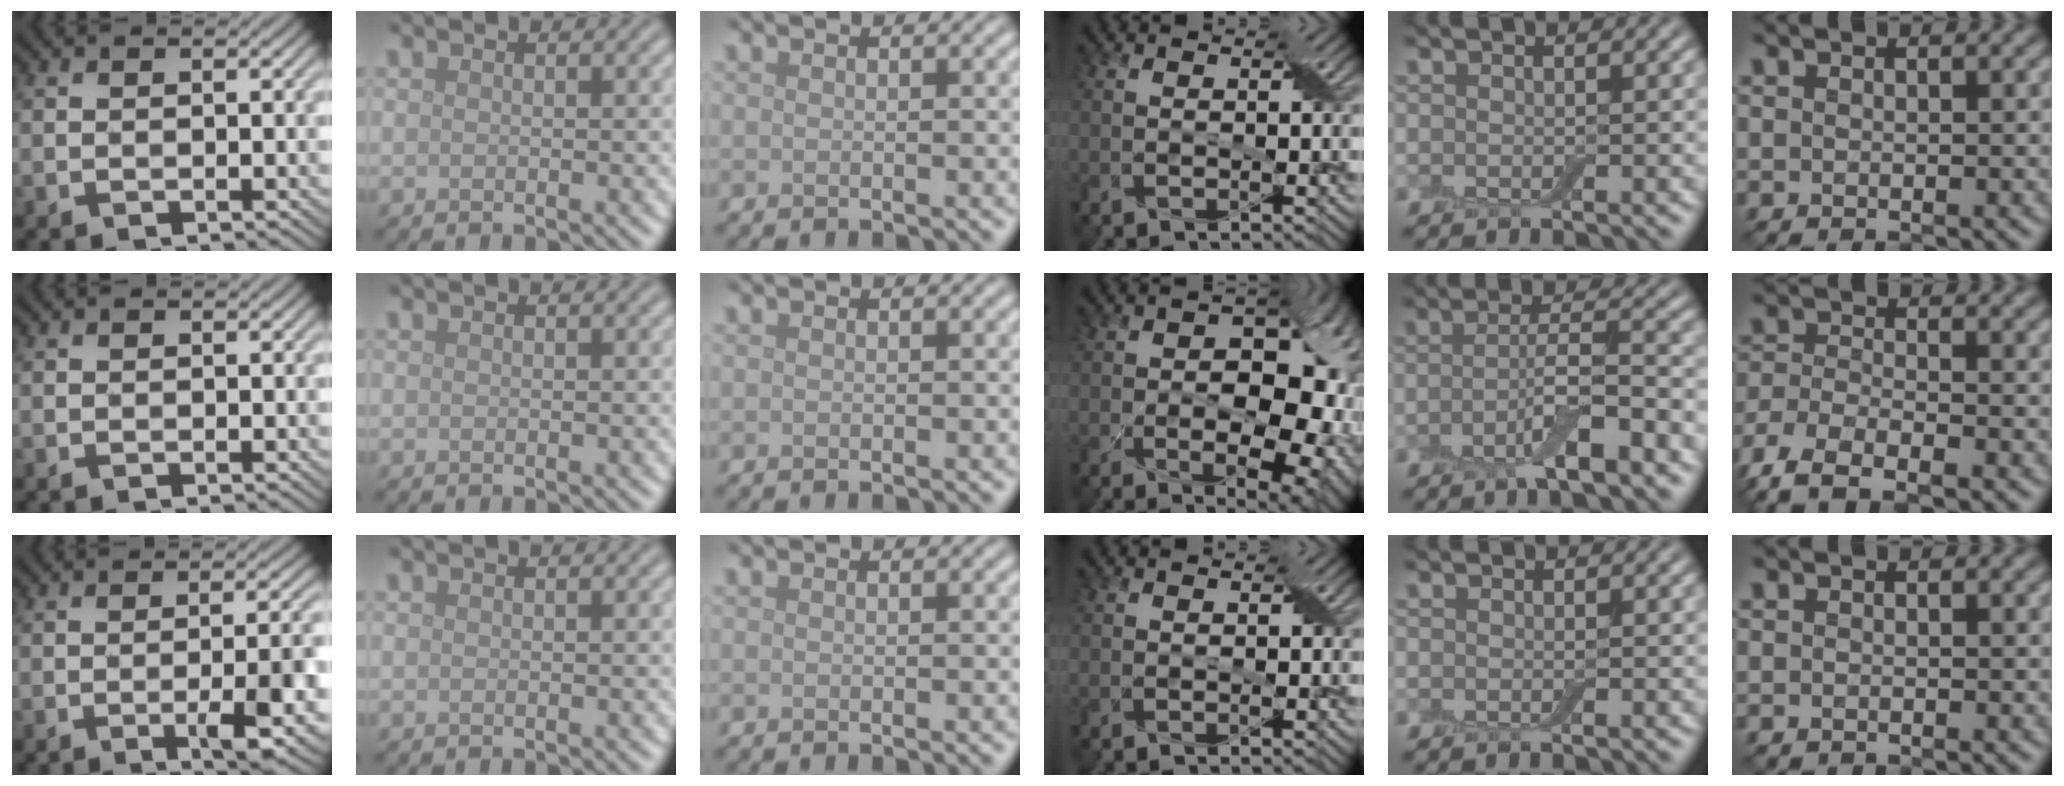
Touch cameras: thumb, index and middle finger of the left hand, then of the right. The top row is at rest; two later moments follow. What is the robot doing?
{"motion": "peel", "object": "adhesive wrap"}